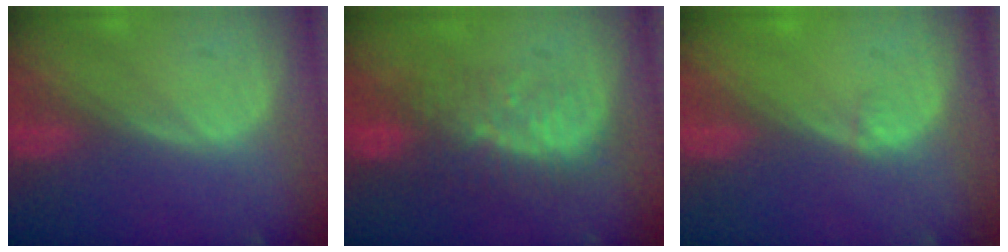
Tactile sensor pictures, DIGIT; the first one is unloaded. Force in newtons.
{"total": 8.3, "press": 7.7, "slide": 3.1}
{"total": 0.5, "press": 0.5, "slide": 0.2}